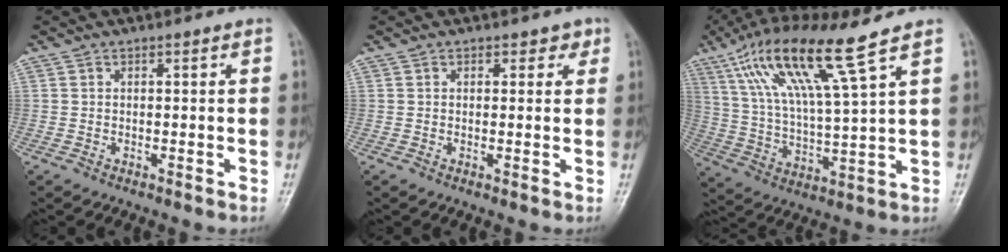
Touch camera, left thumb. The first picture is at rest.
{"total": 1.8, "force": [1.0, 1.3, 0.9], "torque": [0.005, -0.002, 0.007]}
{"total": 15.7, "force": [9.2, 1.0, 12.7], "torque": [-0.250, -0.029, 0.179]}